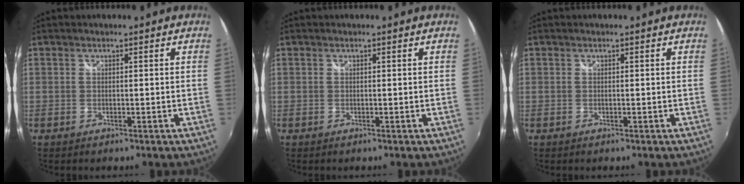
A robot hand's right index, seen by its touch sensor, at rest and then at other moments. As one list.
[{"total": 0.0}, {"total": 0.0}]